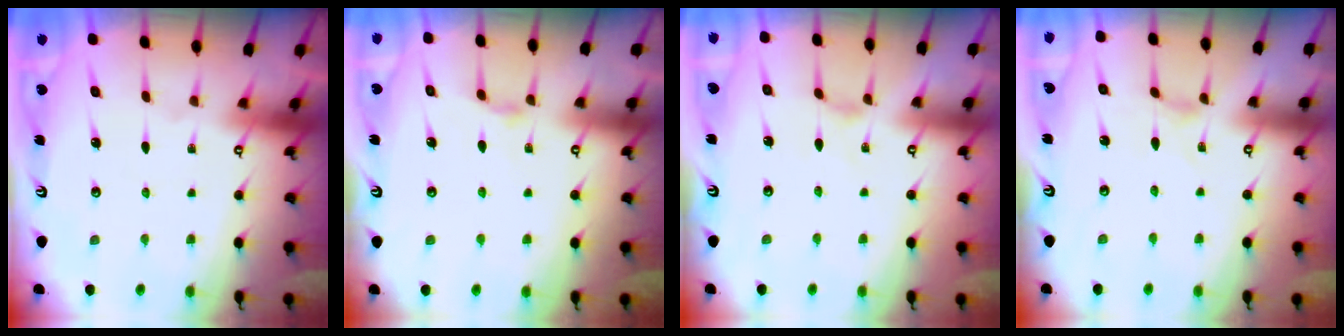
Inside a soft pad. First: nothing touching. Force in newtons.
{"total": 2.3, "press": 2.3, "slide": 0.4}
{"total": 0.0}
{"total": 0.0}